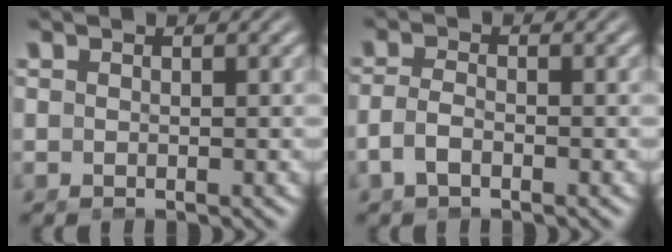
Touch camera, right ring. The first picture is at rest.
{"total": 2.1, "force": [-1.2, 1.0, 1.4], "torque": [-0.042, -0.015, -0.014]}